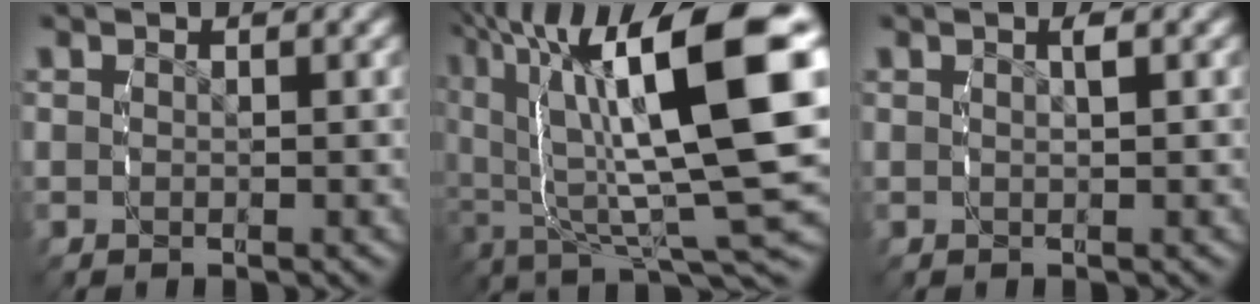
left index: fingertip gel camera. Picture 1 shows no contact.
{"total": 16.3, "force": [1.0, 6.8, 14.8], "torque": [-0.204, 0.008, 0.021]}
{"total": 0.8, "force": [0.3, -0.3, 0.7], "torque": [-0.013, 0.001, 0.010]}